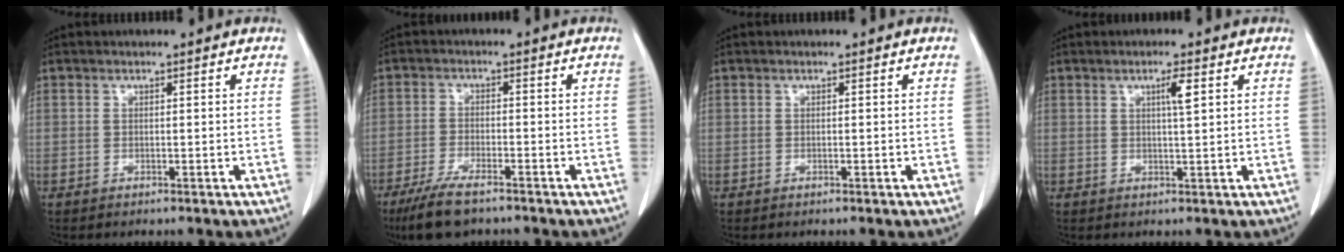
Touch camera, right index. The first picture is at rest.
{"total": 7.2, "force": [-5.5, 1.6, 4.4], "torque": [-0.086, -0.017, -0.098]}
{"total": 0.0}
{"total": 2.5, "force": [1.0, -0.1, 2.3], "torque": [-0.042, -0.002, 0.015]}